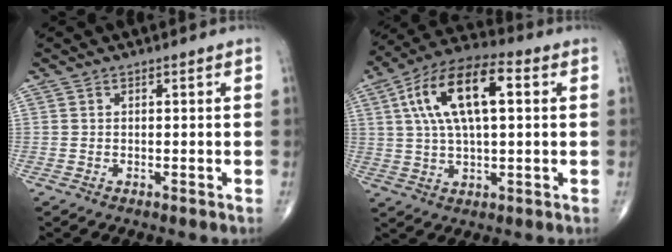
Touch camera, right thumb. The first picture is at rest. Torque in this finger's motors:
{"motor_torque": [-0.41, 2.54, 1.89, 0.29, 0.61]}